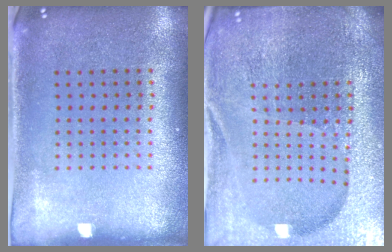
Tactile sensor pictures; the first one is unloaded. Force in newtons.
{"total": 5.2, "press": 4.8, "slide": 2.0}